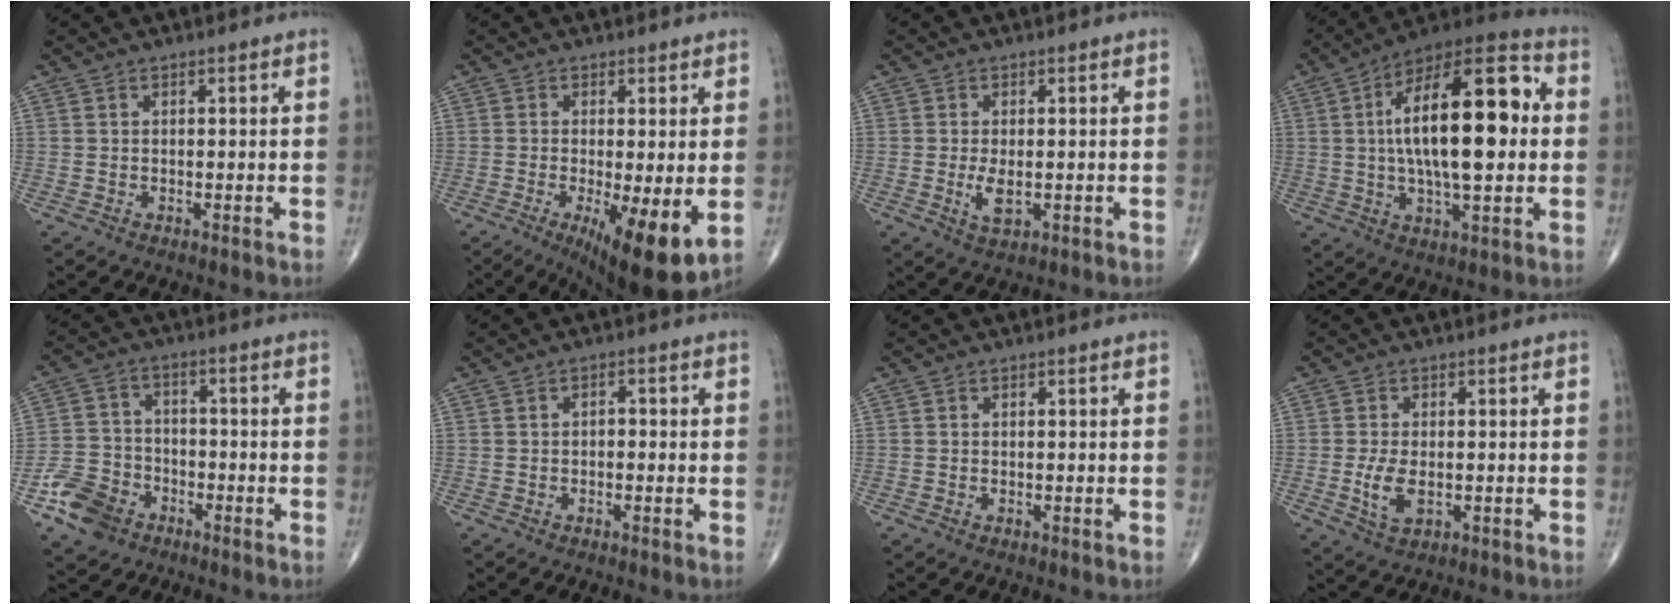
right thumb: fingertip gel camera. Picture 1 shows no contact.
{"total": 12.1, "force": [-3.0, 3.2, 11.3], "torque": [-0.175, -0.028, -0.041]}
{"total": 3.7, "force": [-0.6, 1.7, 3.3], "torque": [-0.064, -0.008, -0.009]}
{"total": 23.1, "force": [2.4, 9.0, 21.1], "torque": [-0.340, 0.020, 0.030]}
{"total": 9.4, "force": [-5.1, 6.9, 3.7], "torque": [-0.055, 0.028, -0.100]}
{"total": 1.5, "force": [-0.3, 1.0, 1.1], "torque": [-0.009, 0.007, -0.009]}
{"total": 0.0}
{"total": 5.2, "force": [-0.9, 2.7, 4.3], "torque": [-0.089, -0.008, -0.013]}